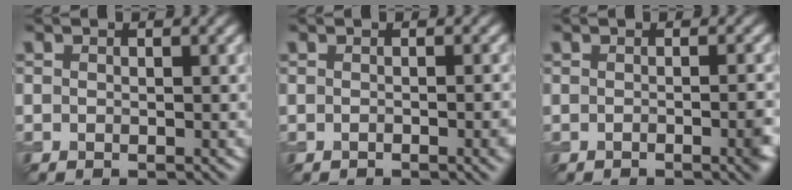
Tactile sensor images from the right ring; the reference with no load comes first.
{"total": 2.3, "force": [-0.9, 0.7, 2.0], "torque": [-0.024, -0.001, -0.014]}
{"total": 2.5, "force": [-0.9, 0.7, 2.2], "torque": [-0.023, 0.000, -0.017]}